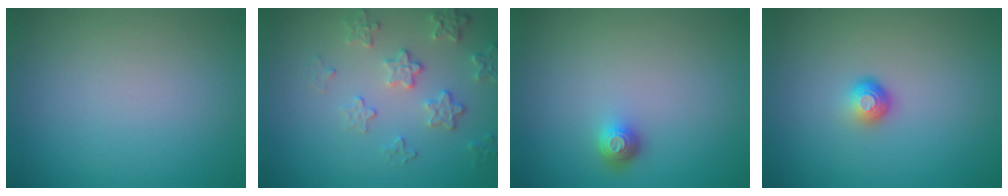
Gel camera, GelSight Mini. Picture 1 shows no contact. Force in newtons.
{"total": 3.2, "press": 3.0, "slide": 0.9}
{"total": 1.6, "press": 1.1, "slide": 1.0}
{"total": 1.7, "press": 1.1, "slide": 1.3}